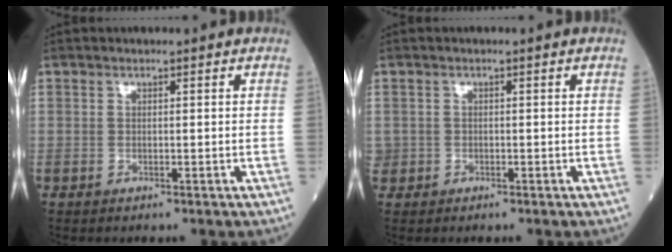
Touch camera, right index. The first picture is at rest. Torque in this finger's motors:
{"motor_torque": [0.07, 0.01, 0.02, -0.02]}